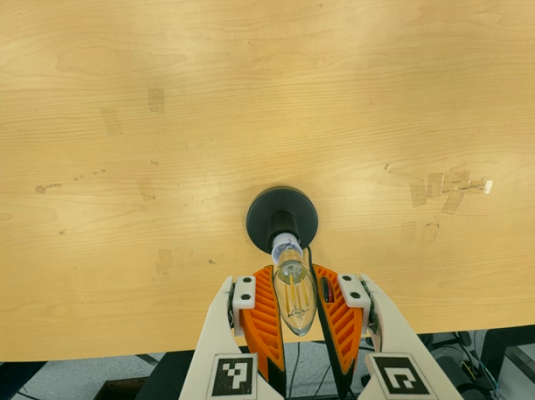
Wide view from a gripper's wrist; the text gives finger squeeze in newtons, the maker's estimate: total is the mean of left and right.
{"total": 13.9, "left": 14.8, "right": 13.1}